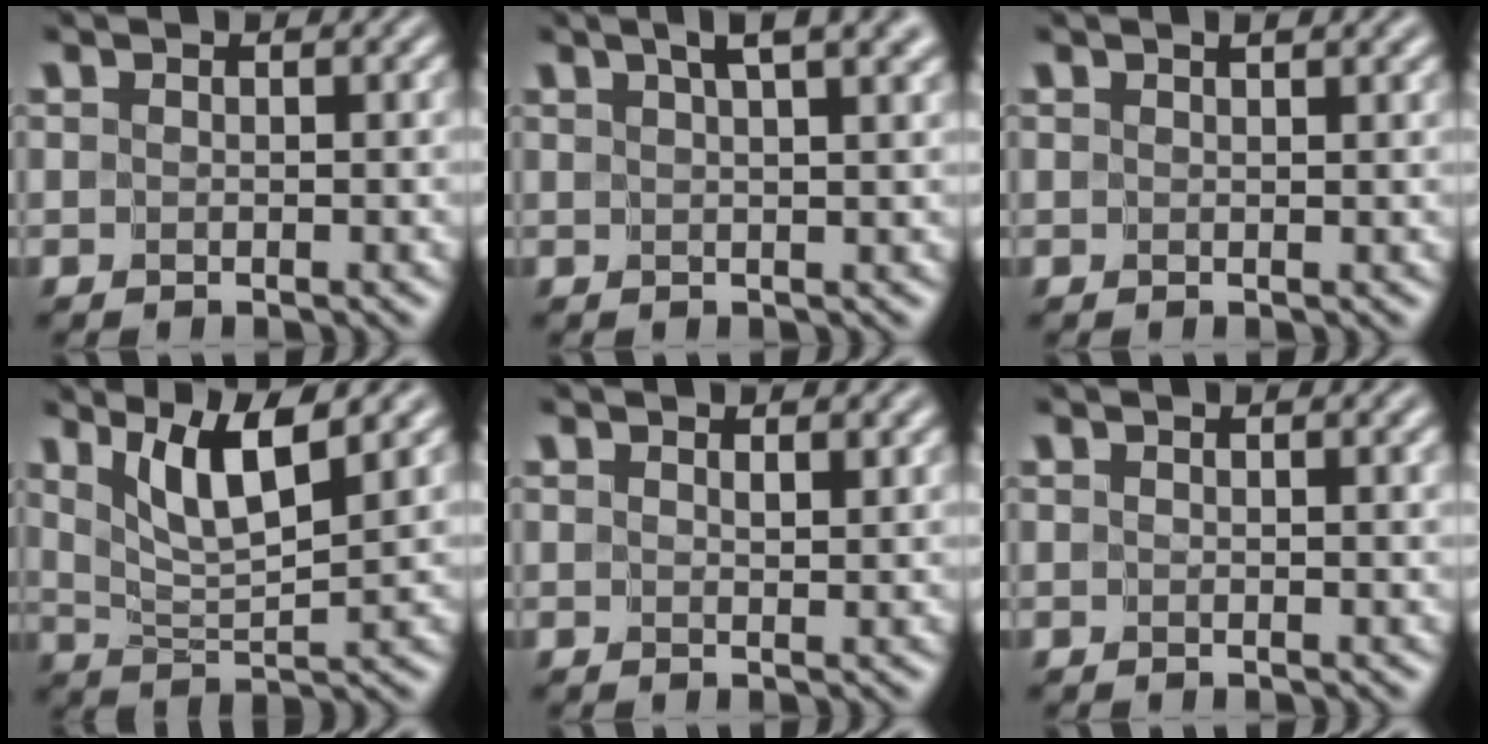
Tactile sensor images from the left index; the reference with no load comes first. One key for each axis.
{"total": 5.9, "fx": 3.8, "fy": 1.8, "fz": 4.1, "tx": -0.035, "ty": 0.022, "tz": 0.033}
{"total": 2.4, "fx": 1.7, "fy": 0.8, "fz": 1.6, "tx": -0.004, "ty": -0.001, "tz": 0.008}
{"total": 5.5, "fx": 3.1, "fy": 1.0, "fz": 4.4, "tx": -0.079, "ty": -0.005, "tz": 0.057}
{"total": 1.2, "fx": 0.9, "fy": 0.1, "fz": 0.7, "tx": -0.005, "ty": -0.005, "tz": 0.018}
{"total": 1.9, "fx": 1.0, "fy": 0.4, "fz": 1.6, "tx": -0.016, "ty": -0.001, "tz": 0.012}